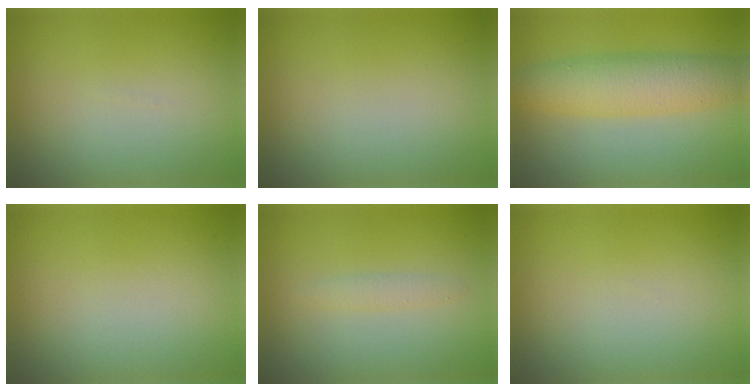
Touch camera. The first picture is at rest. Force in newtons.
{"total": 0.0}
{"total": 5.8, "press": 5.8, "slide": 0.0}
{"total": 0.0}
{"total": 1.2, "press": 1.2, "slide": 0.1}
{"total": 0.0}